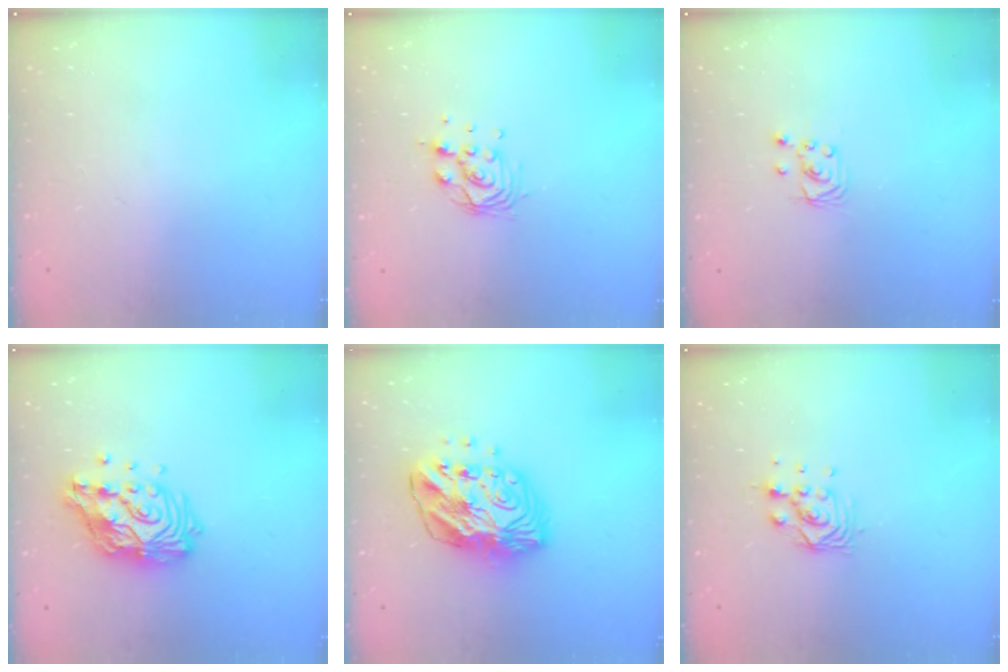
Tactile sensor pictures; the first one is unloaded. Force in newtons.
{"total": 9.4, "press": 9.2, "slide": 1.9}
{"total": 2.4, "press": 2.4, "slide": 0.2}
{"total": 15.3, "press": 15.2, "slide": 1.2}
{"total": 14.1, "press": 14.0, "slide": 1.1}
{"total": 6.1, "press": 6.1, "slide": 0.9}